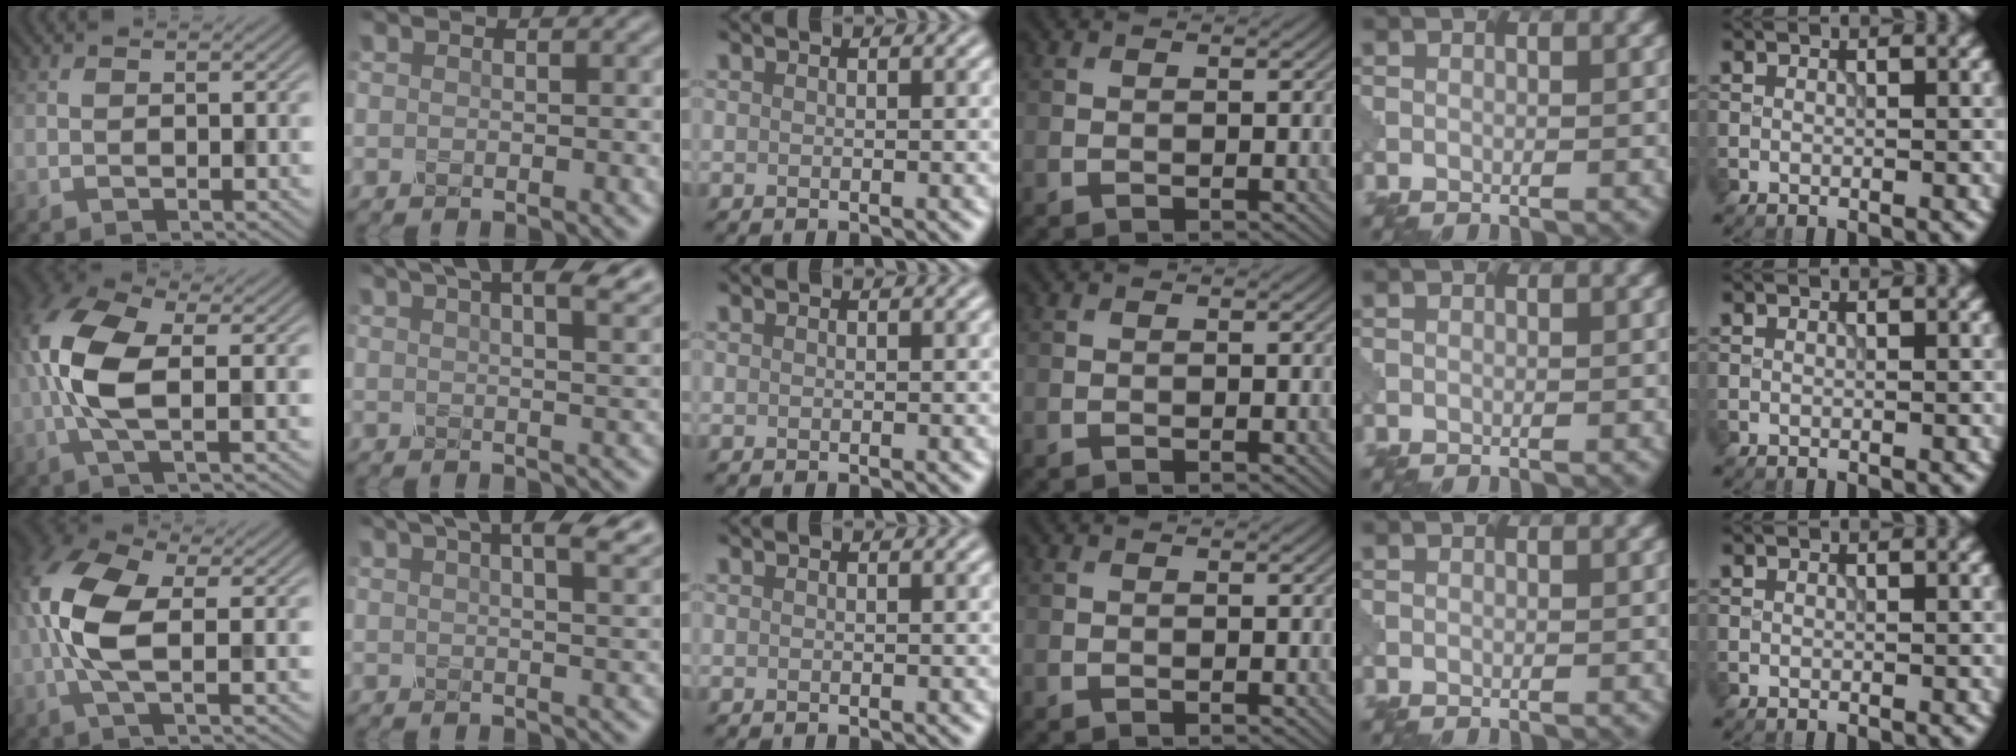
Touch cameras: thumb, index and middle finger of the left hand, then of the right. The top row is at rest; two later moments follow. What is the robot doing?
{"motion": "squeeze", "object": "foam earplug"}